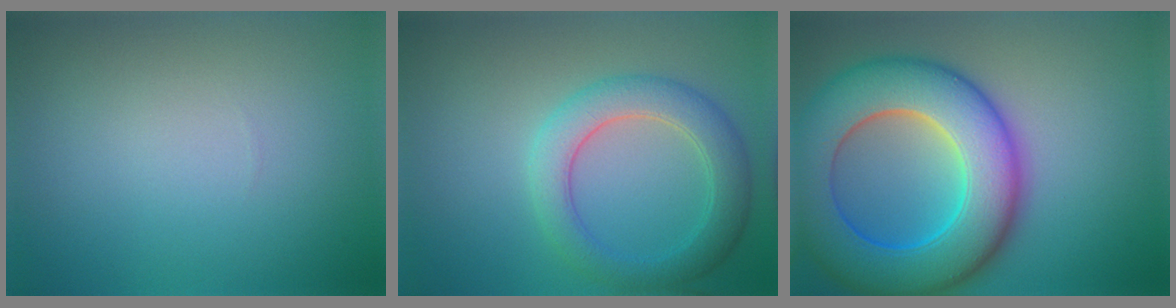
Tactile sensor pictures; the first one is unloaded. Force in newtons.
{"total": 4.4, "press": 4.4, "slide": 0.2}
{"total": 12.4, "press": 12.4, "slide": 0.2}